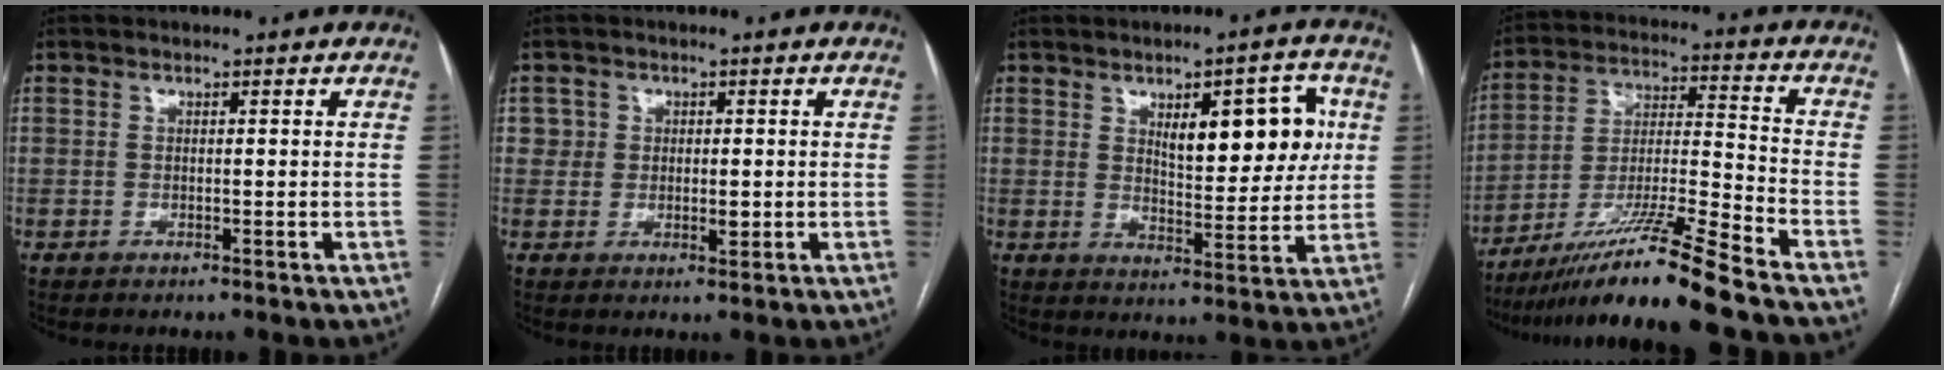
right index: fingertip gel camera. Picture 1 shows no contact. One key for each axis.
{"total": 2.9, "fx": 0.4, "fy": 2.6, "fz": 1.2, "tx": -0.005, "ty": 0.000, "tz": 0.004}
{"total": 10.9, "fx": 3.4, "fy": 3.8, "fz": 9.6, "tx": -0.132, "ty": 0.013, "tz": 0.055}
{"total": 16.3, "fx": -13.0, "fy": -2.0, "fz": 9.6, "tx": -0.183, "ty": -0.013, "tz": -0.232}